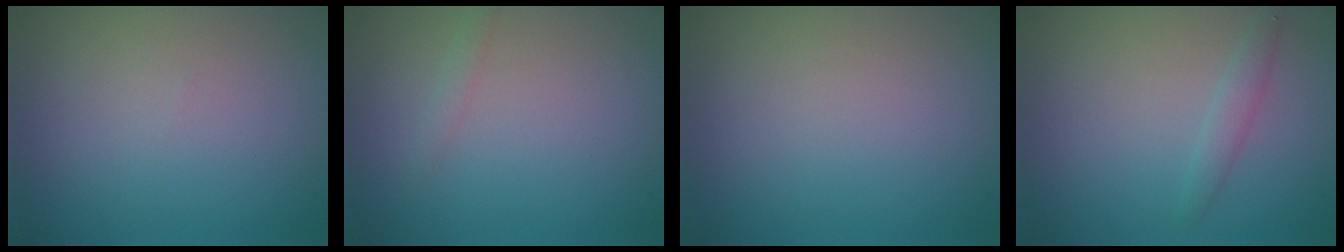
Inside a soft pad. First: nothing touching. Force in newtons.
{"total": 0.7, "press": 0.7, "slide": 0.1}
{"total": 0.0}
{"total": 1.4, "press": 1.4, "slide": 0.0}